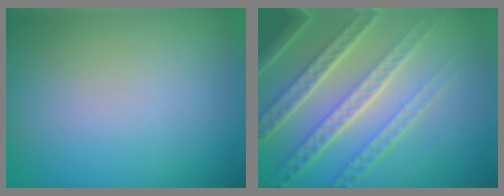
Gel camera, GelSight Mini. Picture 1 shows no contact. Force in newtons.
{"total": 7.7, "press": 5.4, "slide": 5.5}